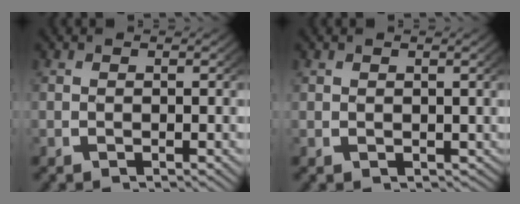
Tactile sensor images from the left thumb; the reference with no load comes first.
{"total": 0.9, "force": [0.3, 0.8, 0.2], "torque": [0.004, -0.003, 0.014]}